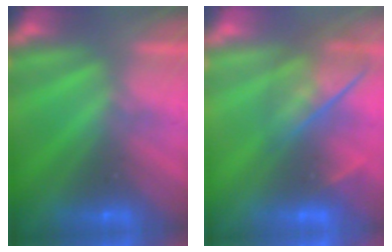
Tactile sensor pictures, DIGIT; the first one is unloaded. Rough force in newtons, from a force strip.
{"total": 4.8}